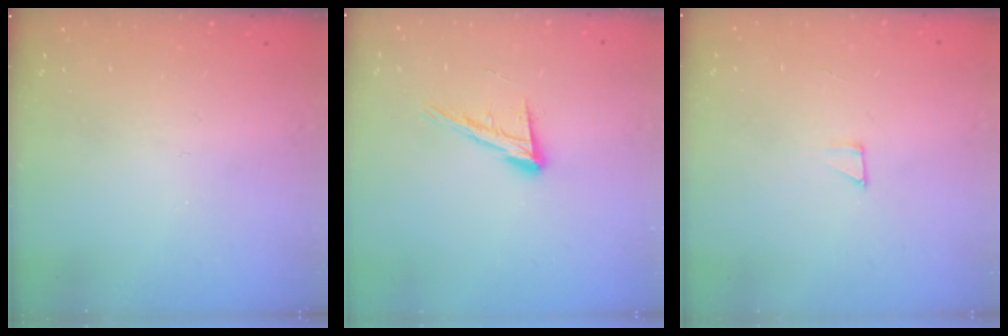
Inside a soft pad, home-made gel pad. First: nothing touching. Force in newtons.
{"total": 12.3, "press": 12.0, "slide": 2.5}
{"total": 1.9, "press": 1.9, "slide": 0.1}